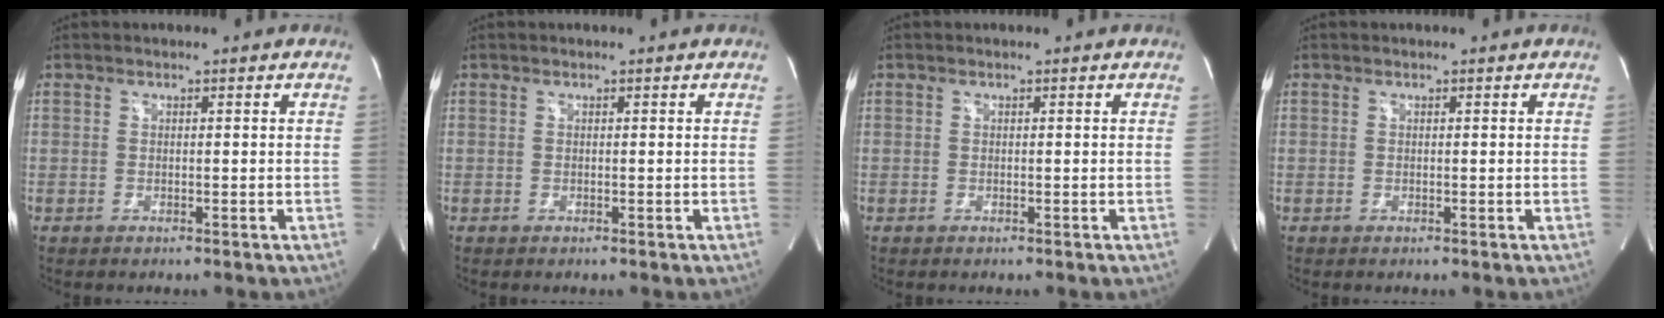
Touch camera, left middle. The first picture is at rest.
{"total": 0.0}
{"total": 0.0}
{"total": 0.0}